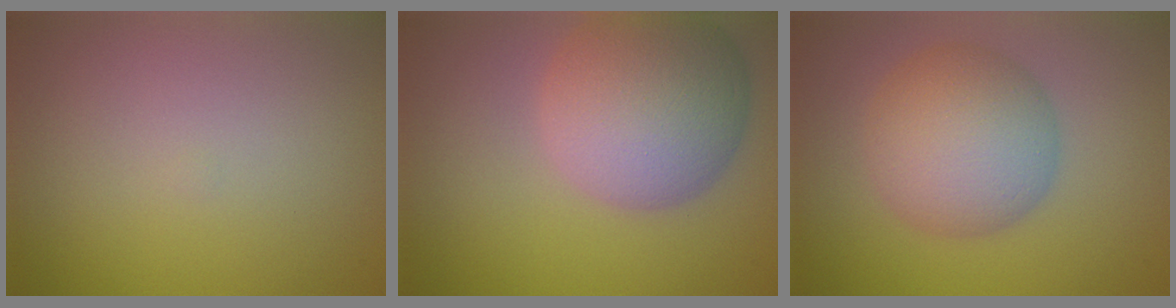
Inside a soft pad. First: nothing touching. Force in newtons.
{"total": 9.0, "press": 9.0, "slide": 0.6}
{"total": 7.0, "press": 7.0, "slide": 0.2}